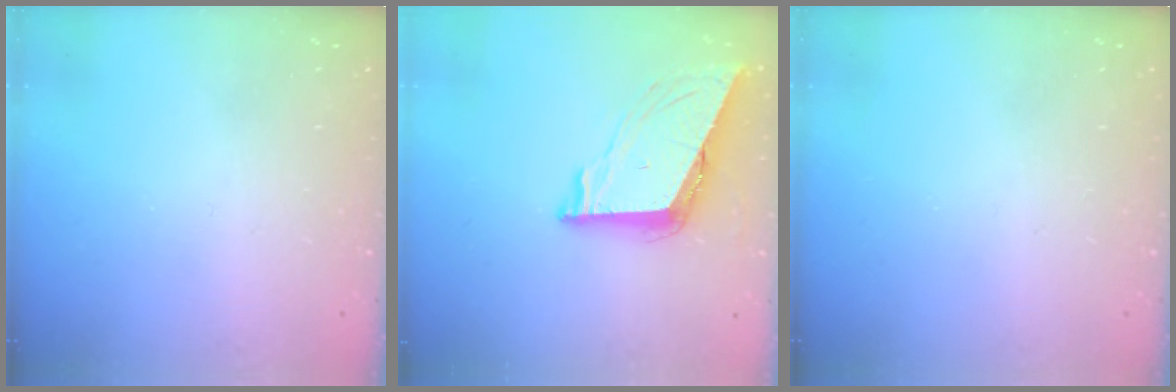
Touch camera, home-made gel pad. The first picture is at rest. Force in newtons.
{"total": 8.8, "press": 8.5, "slide": 2.5}
{"total": 0.0}